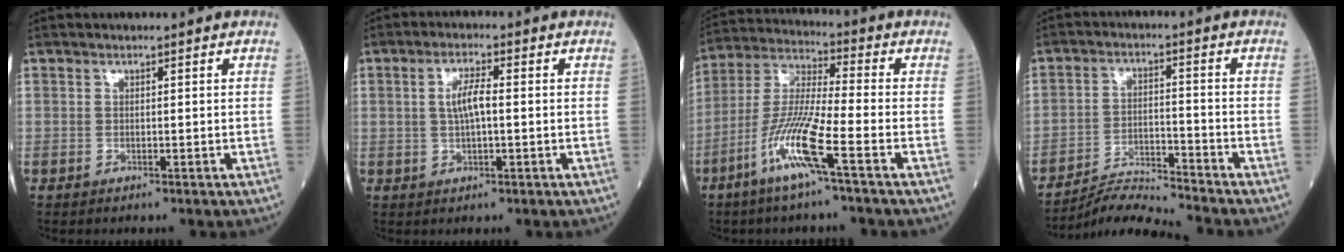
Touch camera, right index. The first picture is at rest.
{"total": 4.0, "force": [0.2, 0.9, 3.9], "torque": [-0.078, 0.008, 0.004]}
{"total": 11.2, "force": [-5.4, -0.2, 9.8], "torque": [-0.204, -0.008, -0.113]}
{"total": 6.9, "force": [-6.6, -1.8, -0.3], "torque": [-0.009, -0.009, -0.121]}